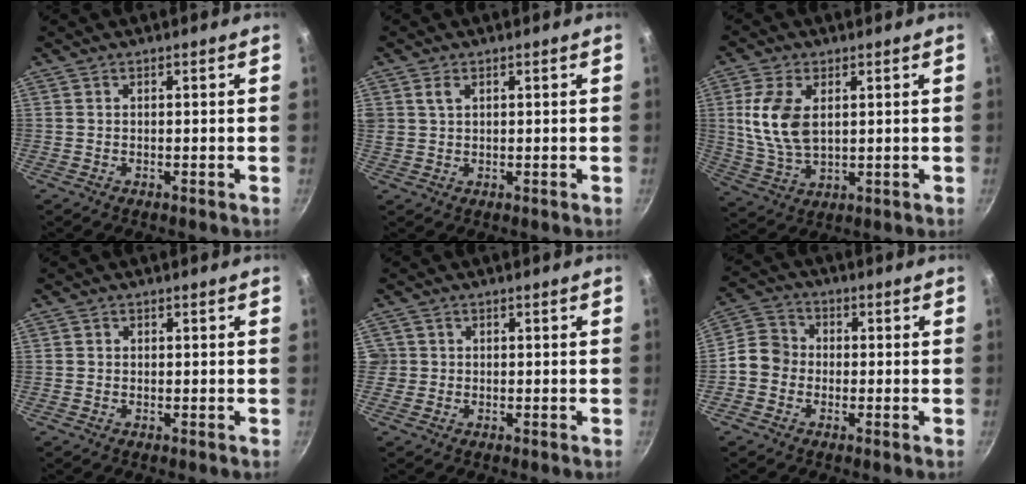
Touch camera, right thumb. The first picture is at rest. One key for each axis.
{"total": 2.4, "fx": 1.1, "fy": 1.6, "fz": 1.5, "tx": -0.024, "ty": -0.003, "tz": 0.022}
{"total": 10.7, "fx": 2.3, "fy": 6.2, "fz": 8.4, "tx": -0.167, "ty": -0.015, "tz": 0.049}
{"total": 0.7, "fx": 0.0, "fy": 0.7, "fz": 0.2, "tx": 0.001, "ty": 0.001, "tz": -0.002}
{"total": 1.9, "fx": -0.1, "fy": 1.9, "fz": 0.2, "tx": 0.009, "ty": 0.007, "tz": -0.003}
{"total": 6.6, "fx": -1.3, "fy": 5.8, "fz": 2.9, "tx": -0.028, "ty": 0.018, "tz": -0.047}